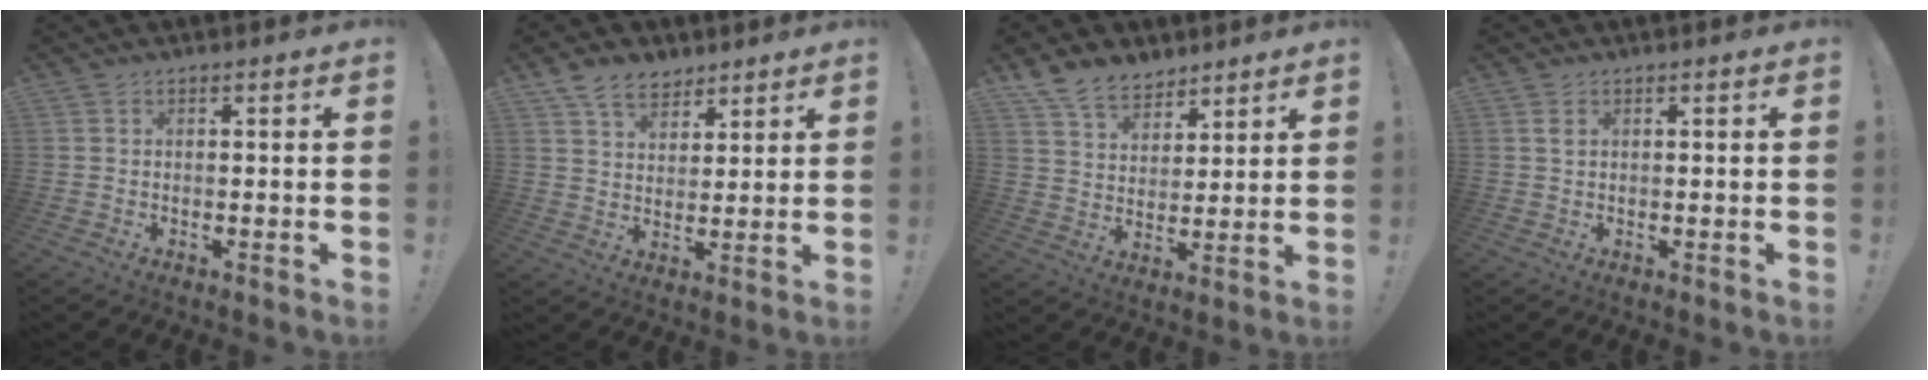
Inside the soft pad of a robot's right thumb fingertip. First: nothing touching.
{"total": 8.6, "force": [6.0, 5.3, 3.1], "torque": [-0.058, -0.029, 0.119]}
{"total": 10.3, "force": [8.1, 5.7, 2.8], "torque": [-0.056, -0.057, 0.160]}
{"total": 0.0}